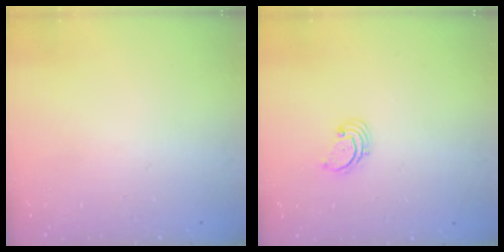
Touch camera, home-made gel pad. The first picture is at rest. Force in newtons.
{"total": 1.7, "press": 1.6, "slide": 0.2}